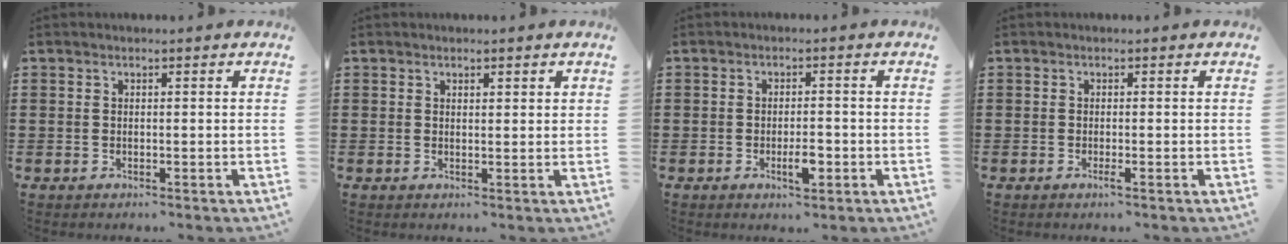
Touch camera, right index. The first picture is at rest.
{"total": 2.4, "force": [1.3, 1.5, 1.3], "torque": [-0.014, 0.004, 0.020]}
{"total": 3.5, "force": [-1.3, 1.2, 3.0], "torque": [-0.058, -0.001, -0.023]}
{"total": 1.0, "force": [-0.5, 0.0, 0.9], "torque": [-0.016, -0.005, -0.008]}